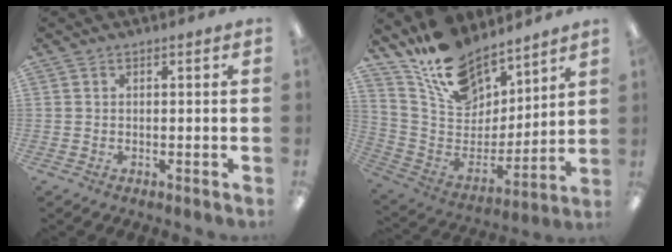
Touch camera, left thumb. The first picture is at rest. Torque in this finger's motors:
{"motor_torque": [0.34, 0.34, 1.38, -1.39, 0.11]}